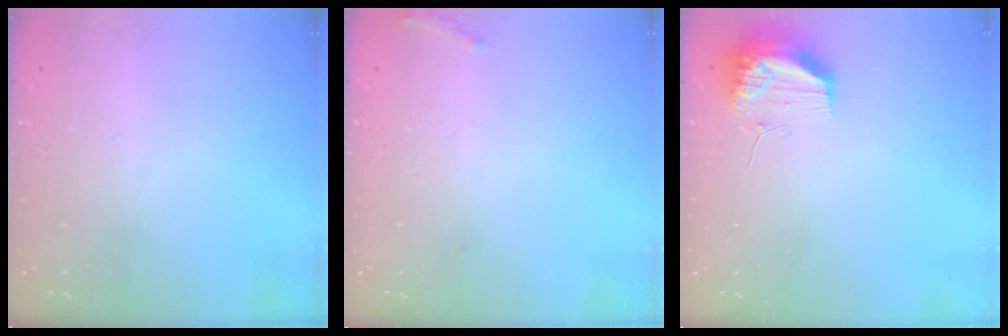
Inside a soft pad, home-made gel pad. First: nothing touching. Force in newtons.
{"total": 5.2, "press": 4.9, "slide": 1.8}
{"total": 10.6, "press": 10.5, "slide": 1.3}